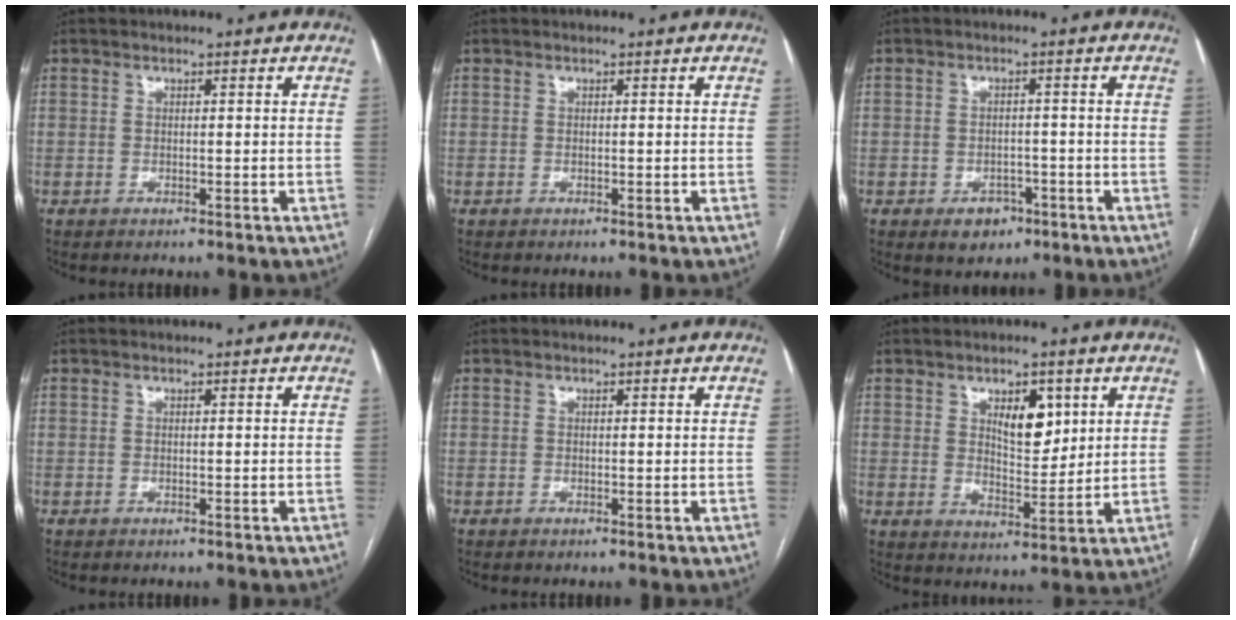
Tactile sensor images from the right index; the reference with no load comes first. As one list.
[{"total": 0.0}, {"total": 3.9, "force": [-2.1, 2.9, 1.6], "torque": [-0.015, 0.006, -0.020]}, {"total": 0.0}, {"total": 0.0}, {"total": 6.8, "force": [2.9, 3.1, 5.2], "torque": [-0.082, -0.002, 0.052]}]